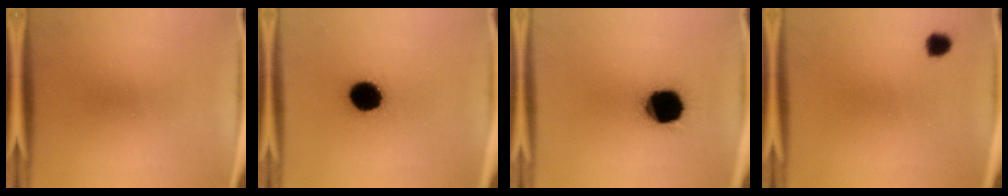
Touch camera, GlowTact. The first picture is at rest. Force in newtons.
{"total": 10.0}
{"total": 16.5}
{"total": 2.4}